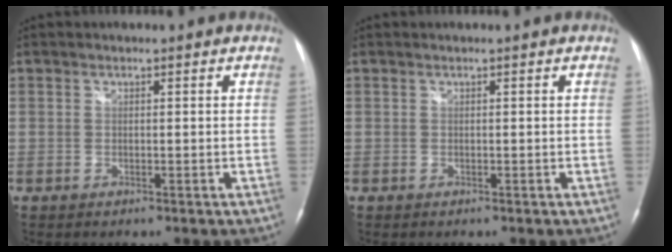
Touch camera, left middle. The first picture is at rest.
{"total": 0.0}